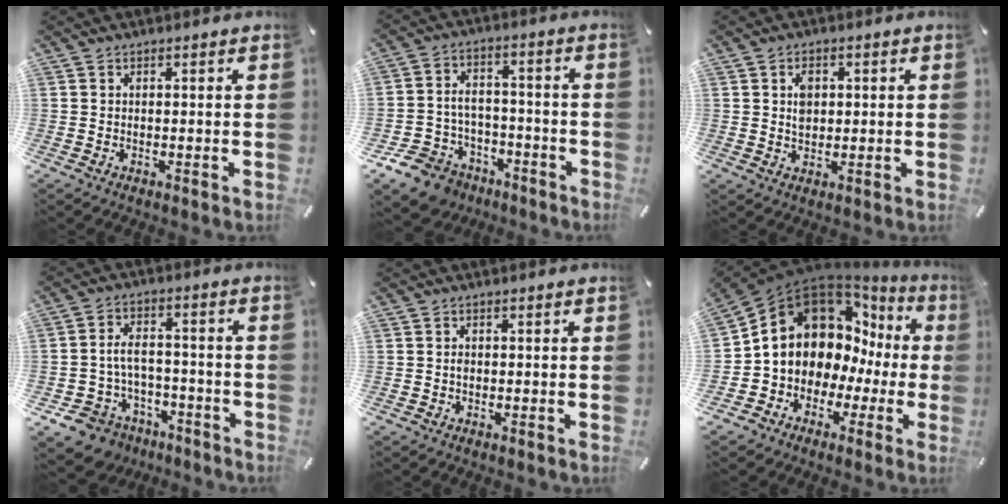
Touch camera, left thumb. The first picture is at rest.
{"total": 9.8, "force": [-6.4, 7.0, 2.5], "torque": [-0.053, 0.045, -0.113]}
{"total": 3.6, "force": [0.7, 2.8, 2.1], "torque": [-0.031, 0.001, 0.007]}
{"total": 9.2, "force": [-3.7, 7.5, 3.9], "torque": [-0.090, 0.025, -0.063]}
{"total": 0.6, "force": [-0.1, 0.4, 0.4], "torque": [-0.009, 0.000, -0.002]}
{"total": 13.6, "force": [4.7, 11.0, 6.6], "torque": [-0.118, -0.046, 0.092]}